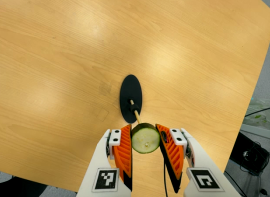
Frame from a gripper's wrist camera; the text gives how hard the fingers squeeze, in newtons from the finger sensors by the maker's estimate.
{"total": 10.7, "left": 10.0, "right": 11.3}